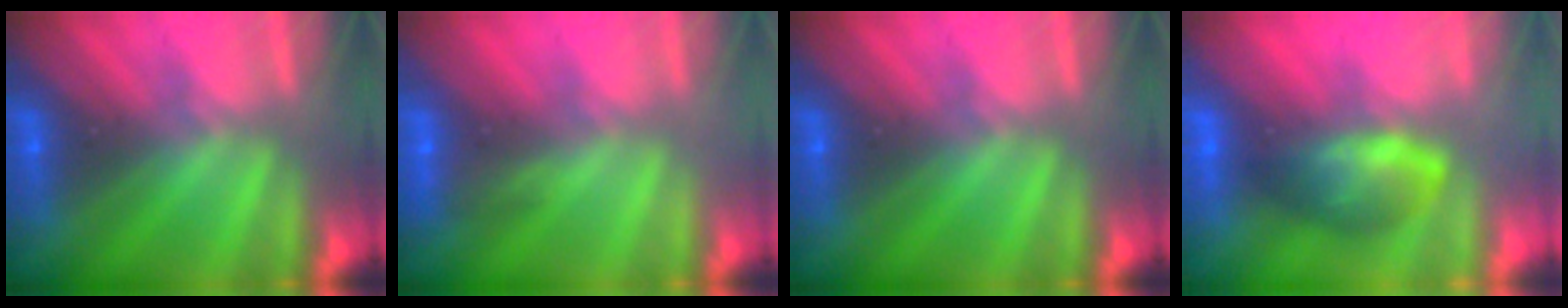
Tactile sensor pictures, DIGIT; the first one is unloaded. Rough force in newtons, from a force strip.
{"total": 3.0}
{"total": 0.0}
{"total": 8.8}